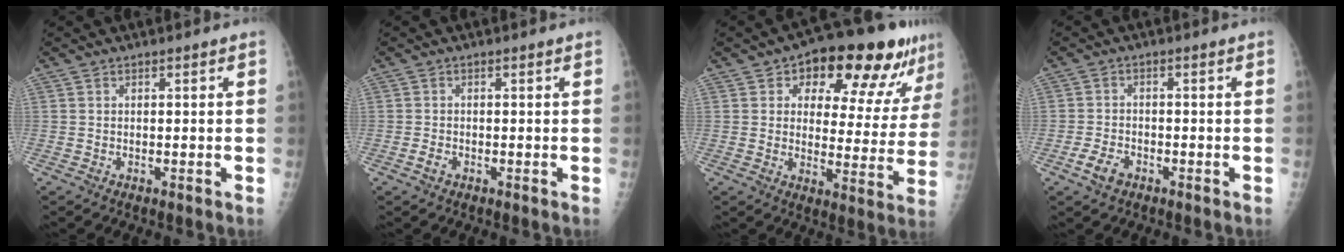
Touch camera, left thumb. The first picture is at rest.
{"total": 1.5, "force": [-0.7, 0.9, 0.8], "torque": [-0.016, 0.001, -0.014]}
{"total": 18.9, "force": [10.8, 8.6, 13.0], "torque": [-0.127, -0.017, 0.150]}
{"total": 3.8, "force": [-2.1, 2.3, 2.1], "torque": [-0.040, 0.009, -0.038]}